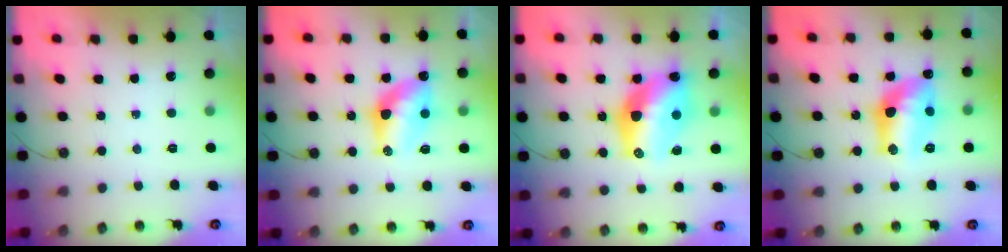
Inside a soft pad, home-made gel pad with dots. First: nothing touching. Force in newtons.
{"total": 10.8, "press": 10.8, "slide": 0.8}
{"total": 16.0, "press": 15.9, "slide": 1.5}
{"total": 12.9, "press": 12.9, "slide": 0.9}